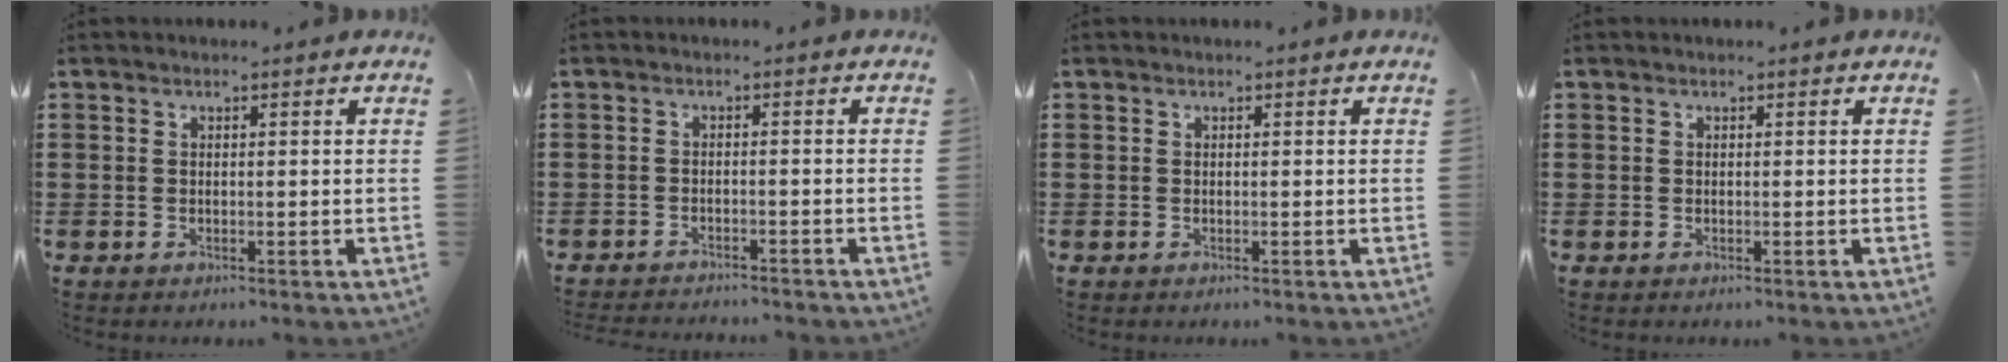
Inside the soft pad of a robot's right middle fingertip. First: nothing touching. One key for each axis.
{"total": 2.1, "fx": -2.1, "fy": 0.1, "fz": -0.1, "tx": -0.004, "ty": 0.000, "tz": -0.045}
{"total": 0.0}
{"total": 0.0}